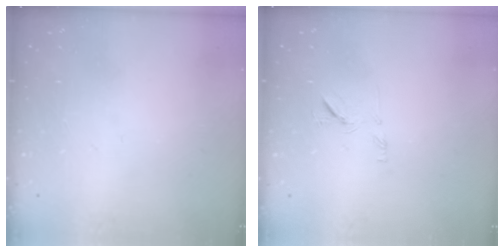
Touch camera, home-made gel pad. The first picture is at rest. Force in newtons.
{"total": 7.5, "press": 7.4, "slide": 0.6}